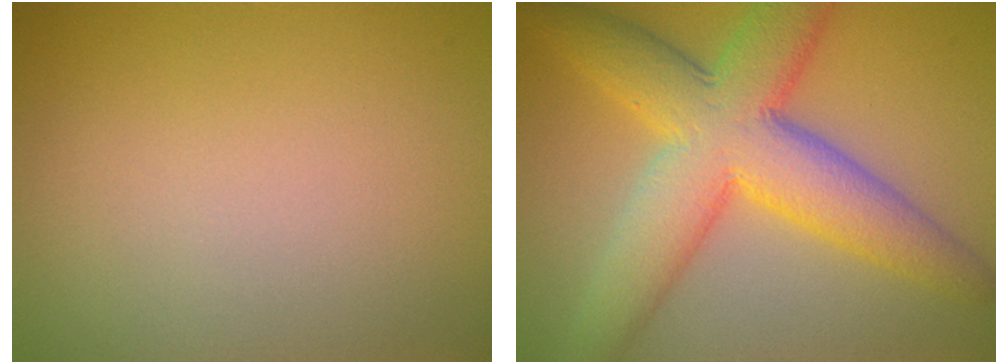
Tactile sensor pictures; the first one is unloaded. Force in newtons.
{"total": 9.6, "press": 9.6, "slide": 0.4}